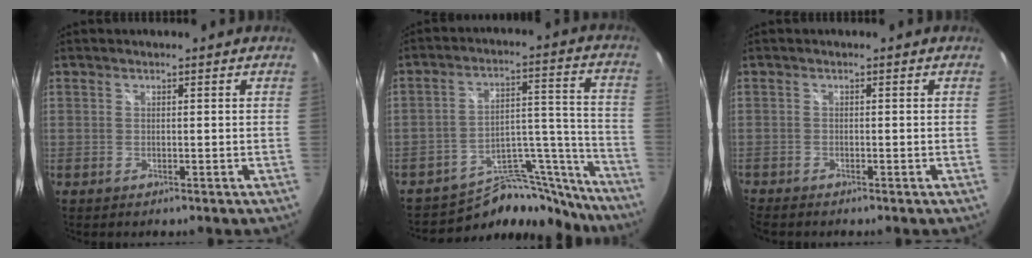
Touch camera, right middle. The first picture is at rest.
{"total": 17.5, "force": [-16.6, 4.8, 2.9], "torque": [-0.028, 0.060, -0.247]}
{"total": 2.1, "force": [-2.1, 0.4, 0.3], "torque": [-0.017, -0.013, -0.045]}